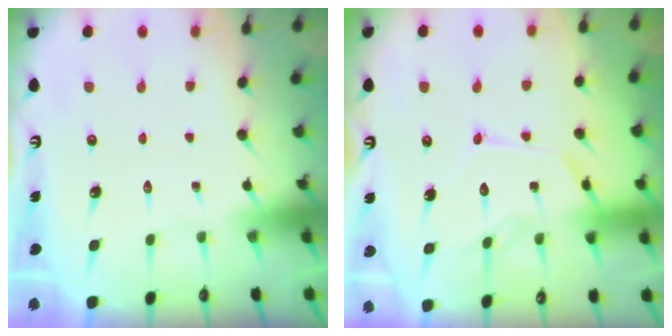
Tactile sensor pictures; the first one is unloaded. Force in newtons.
{"total": 12.1, "press": 12.1, "slide": 0.6}